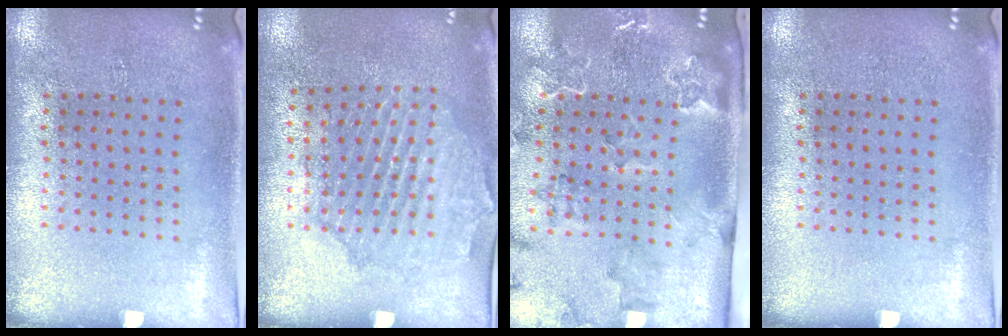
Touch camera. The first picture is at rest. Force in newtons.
{"total": 1.6, "press": 1.6, "slide": 0.3}
{"total": 2.3, "press": 2.3, "slide": 0.2}
{"total": 0.0}